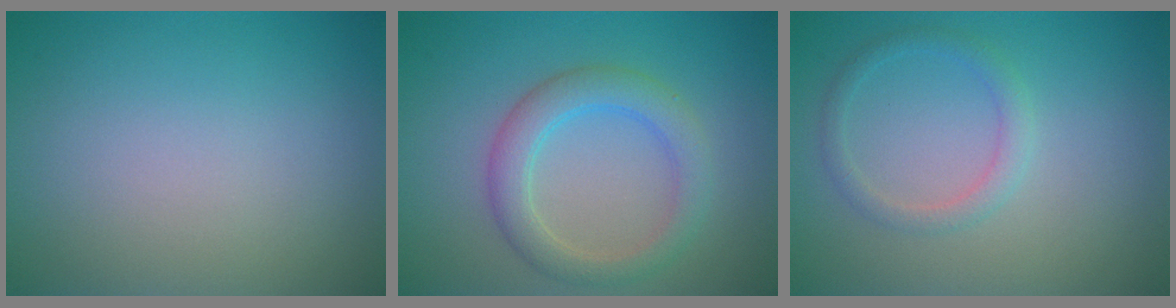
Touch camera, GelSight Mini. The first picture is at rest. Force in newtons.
{"total": 3.7, "press": 3.7, "slide": 0.0}
{"total": 1.7, "press": 1.7, "slide": 0.1}